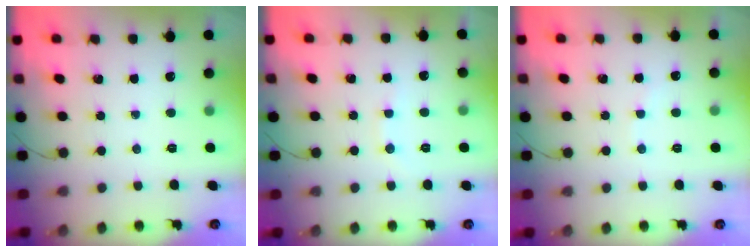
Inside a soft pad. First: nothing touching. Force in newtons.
{"total": 5.9, "press": 5.8, "slide": 1.2}
{"total": 3.8, "press": 3.7, "slide": 0.9}